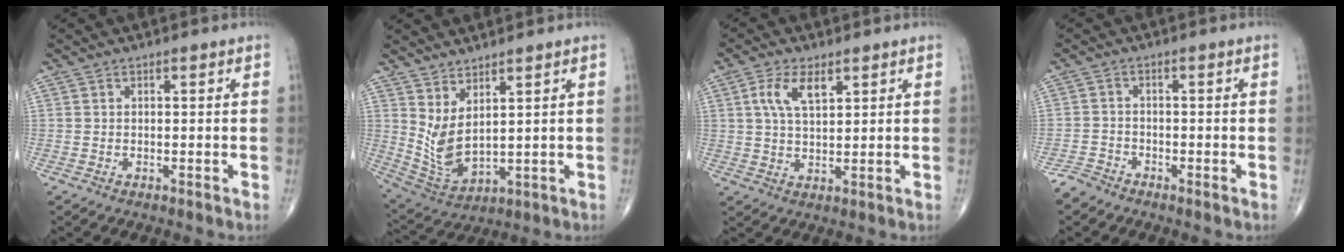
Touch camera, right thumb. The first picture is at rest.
{"total": 8.2, "force": [3.5, 3.2, 6.7], "torque": [-0.134, -0.038, 0.085]}
{"total": 6.6, "force": [2.8, 3.2, 5.1], "torque": [-0.096, -0.007, 0.055]}
{"total": 2.6, "force": [-2.4, 1.1, 0.2], "torque": [-0.001, 0.000, -0.054]}